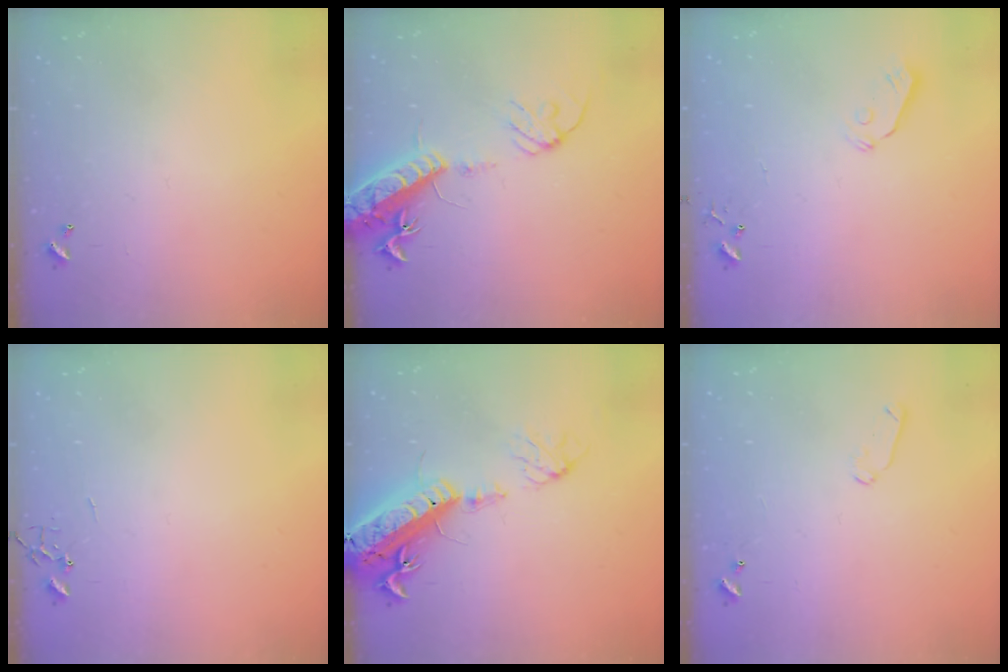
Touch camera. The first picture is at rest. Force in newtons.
{"total": 16.1, "press": 15.7, "slide": 3.6}
{"total": 5.5, "press": 5.4, "slide": 0.6}
{"total": 0.0}
{"total": 20.3, "press": 19.8, "slide": 4.4}
{"total": 5.2, "press": 5.1, "slide": 1.0}